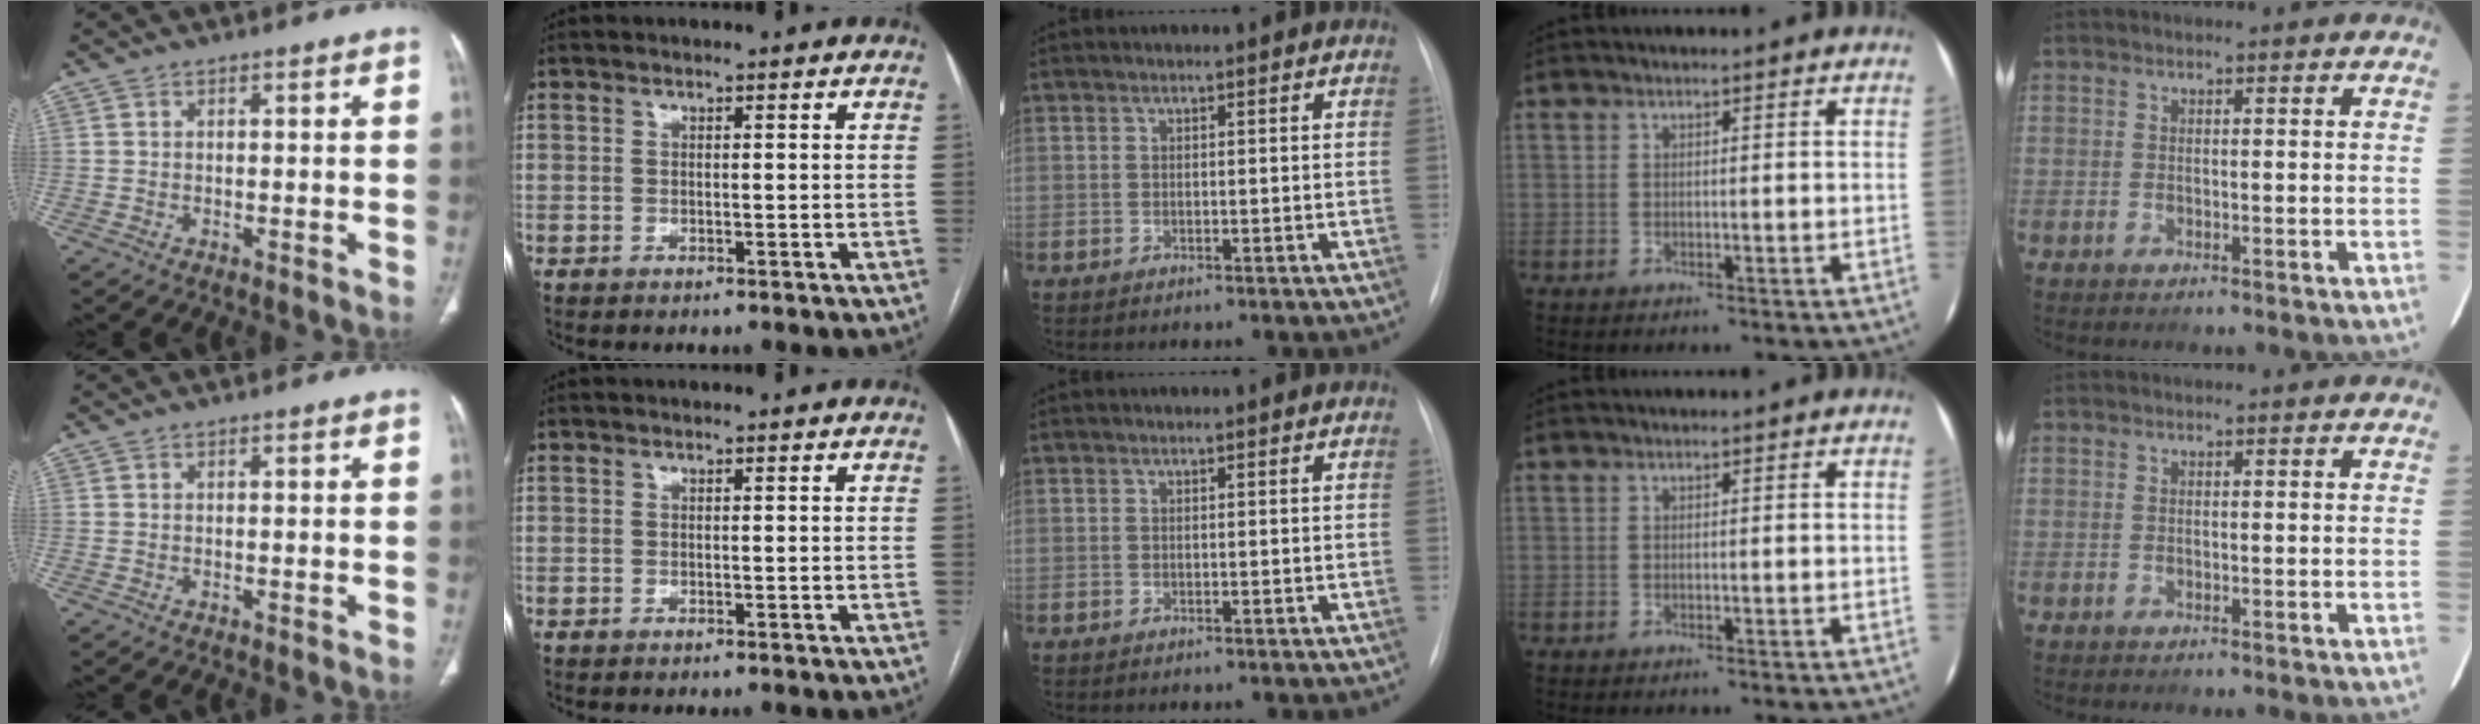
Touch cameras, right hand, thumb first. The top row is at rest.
{}